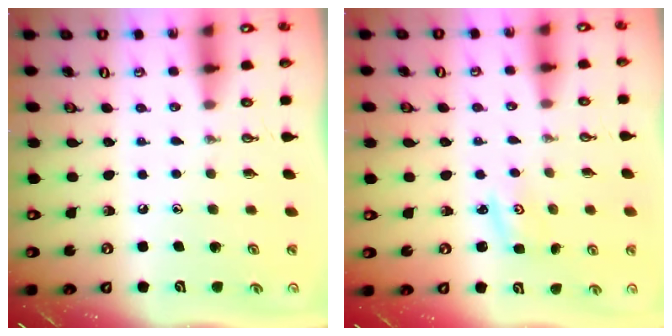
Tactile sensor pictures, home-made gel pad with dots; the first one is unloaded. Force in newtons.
{"total": 2.1, "press": 2.1, "slide": 0.3}